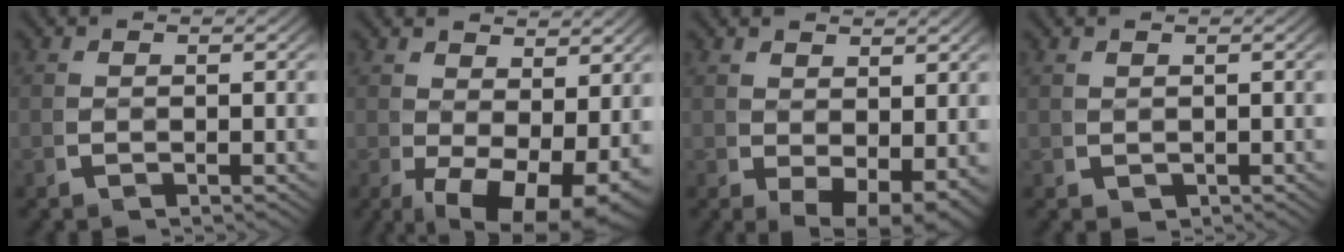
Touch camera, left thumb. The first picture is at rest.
{"total": 8.3, "force": [-1.7, 5.6, 5.9], "torque": [-0.105, -0.060, 0.005]}
{"total": 4.3, "force": [-0.6, 3.0, 3.0], "torque": [-0.056, -0.043, 0.018]}
{"total": 0.6, "force": [0.0, 0.6, -0.1], "torque": [-0.001, -0.005, 0.007]}